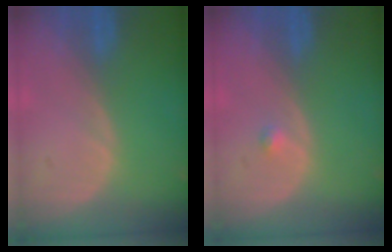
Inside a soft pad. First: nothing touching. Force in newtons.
{"total": 0.8, "press": 0.8, "slide": 0.2}